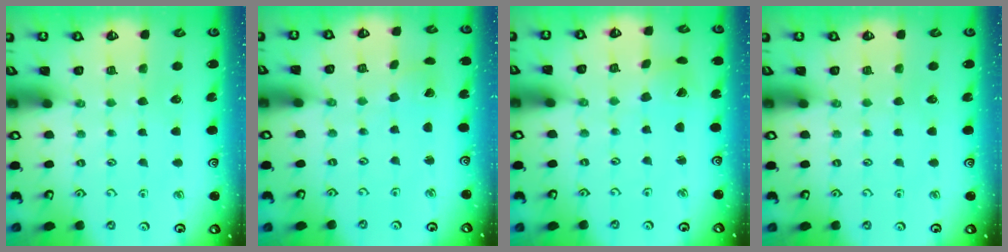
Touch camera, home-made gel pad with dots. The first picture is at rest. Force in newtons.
{"total": 1.7, "press": 1.7, "slide": 0.0}
{"total": 2.0, "press": 2.0, "slide": 0.3}
{"total": 0.0}